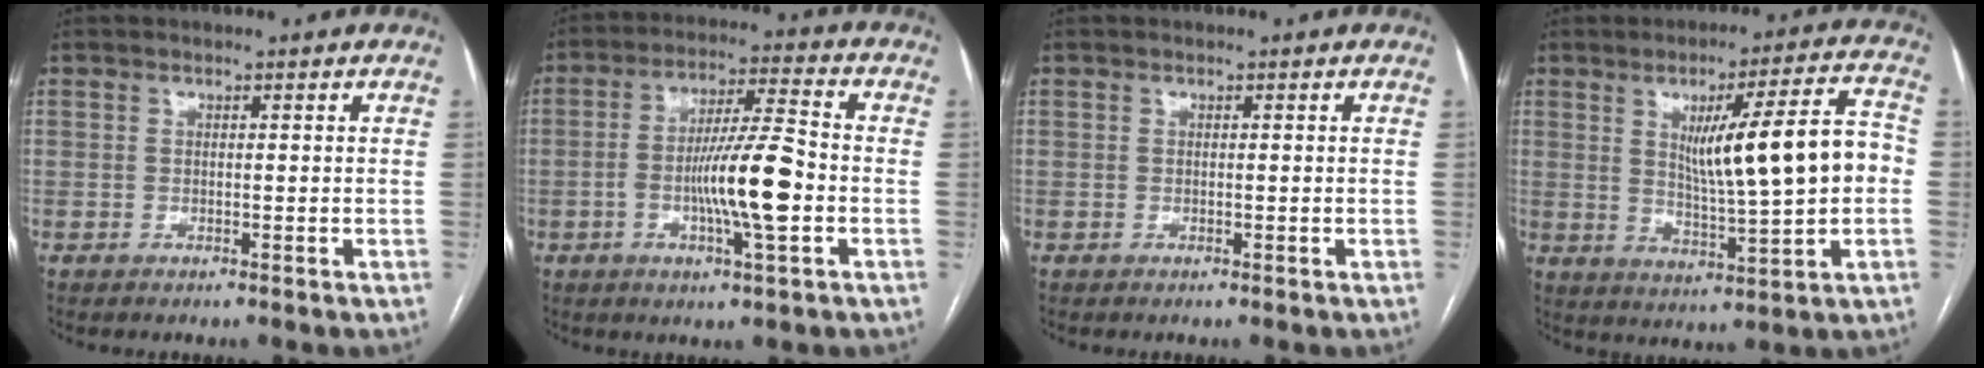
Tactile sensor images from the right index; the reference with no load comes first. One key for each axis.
{"total": 11.3, "fx": -2.5, "fy": 1.0, "fz": 11.0, "tx": -0.195, "ty": 0.004, "tz": -0.046}
{"total": 0.0}
{"total": 14.2, "fx": 1.2, "fy": 1.0, "fz": 14.1, "tx": -0.213, "ty": 0.015, "tz": 0.026}